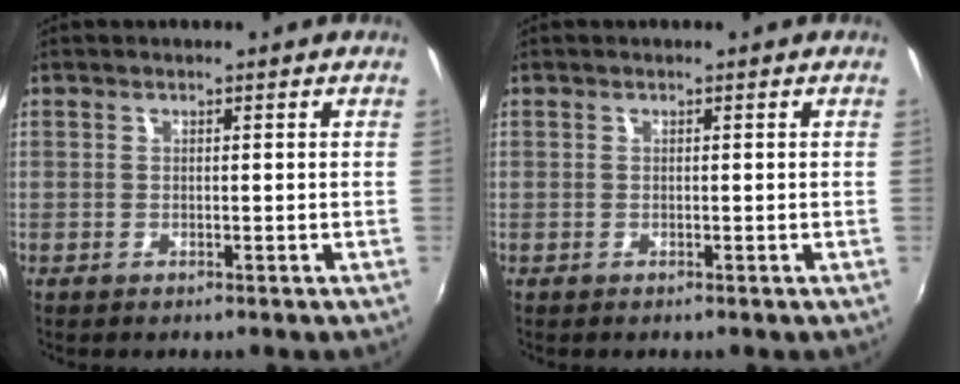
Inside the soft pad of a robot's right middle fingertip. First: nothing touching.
{"total": 0.0}